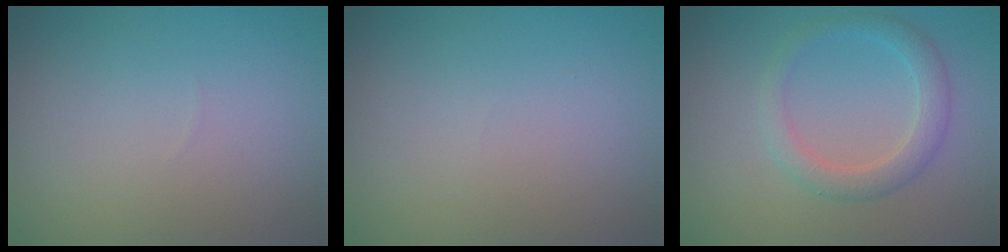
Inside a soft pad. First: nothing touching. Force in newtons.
{"total": 0.0}
{"total": 2.6, "press": 2.6, "slide": 0.2}